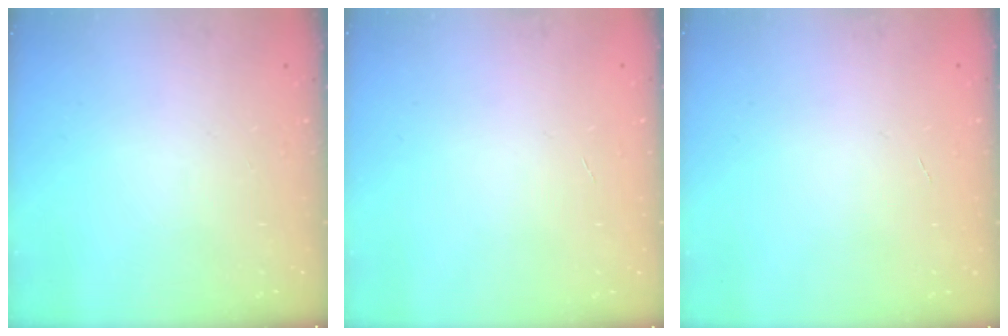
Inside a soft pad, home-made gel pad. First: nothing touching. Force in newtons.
{"total": 0.0}
{"total": 0.0}